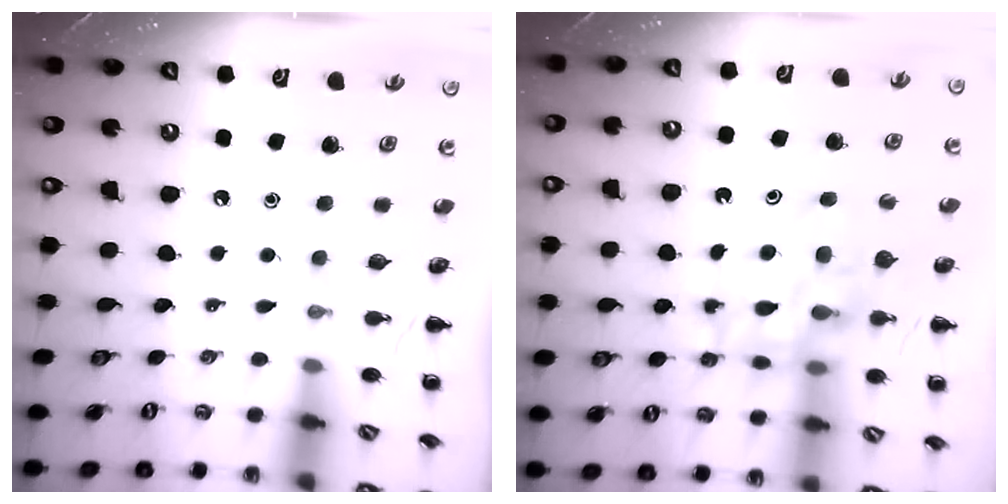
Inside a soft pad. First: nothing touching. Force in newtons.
{"total": 13.9, "press": 13.4, "slide": 3.8}